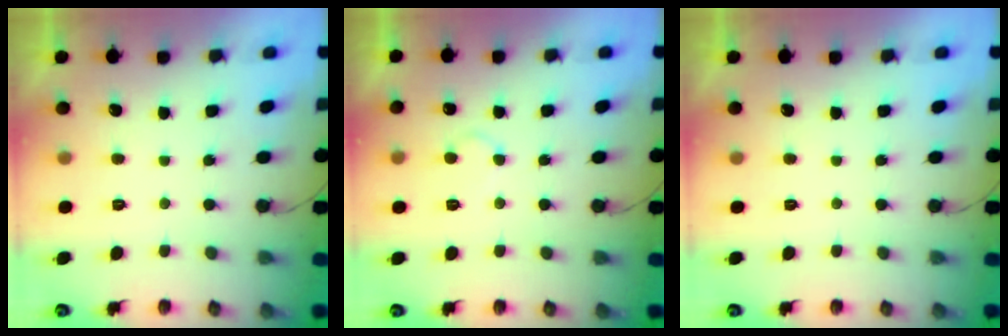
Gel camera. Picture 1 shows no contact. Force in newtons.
{"total": 5.4, "press": 5.4, "slide": 0.4}
{"total": 0.0}